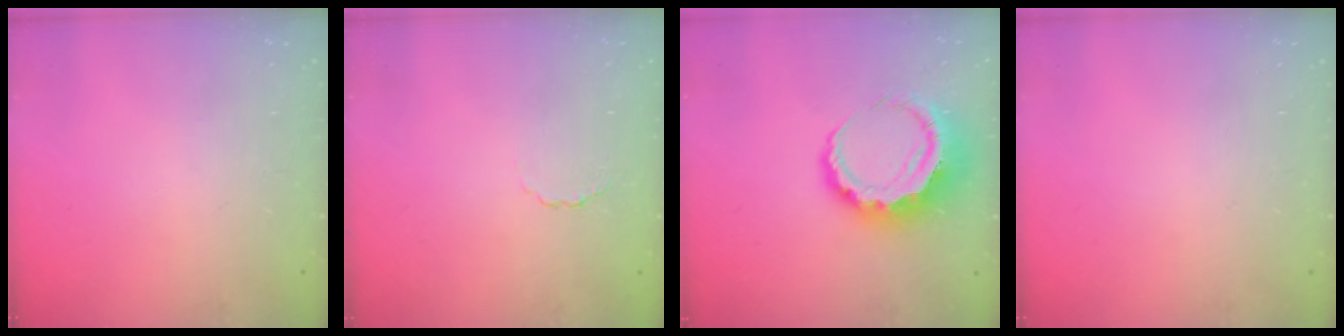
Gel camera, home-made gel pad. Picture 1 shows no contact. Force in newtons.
{"total": 2.0, "press": 1.9, "slide": 0.4}
{"total": 10.2, "press": 9.9, "slide": 2.2}
{"total": 0.0}